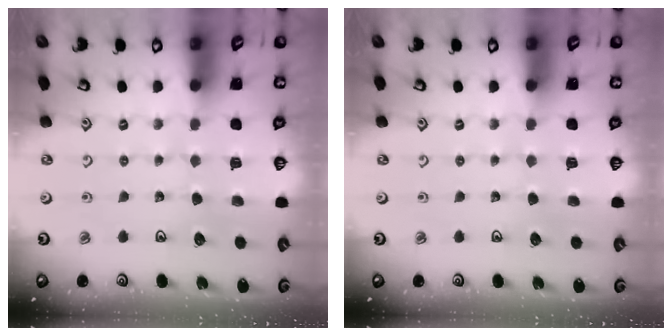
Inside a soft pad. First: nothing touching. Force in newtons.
{"total": 0.0}